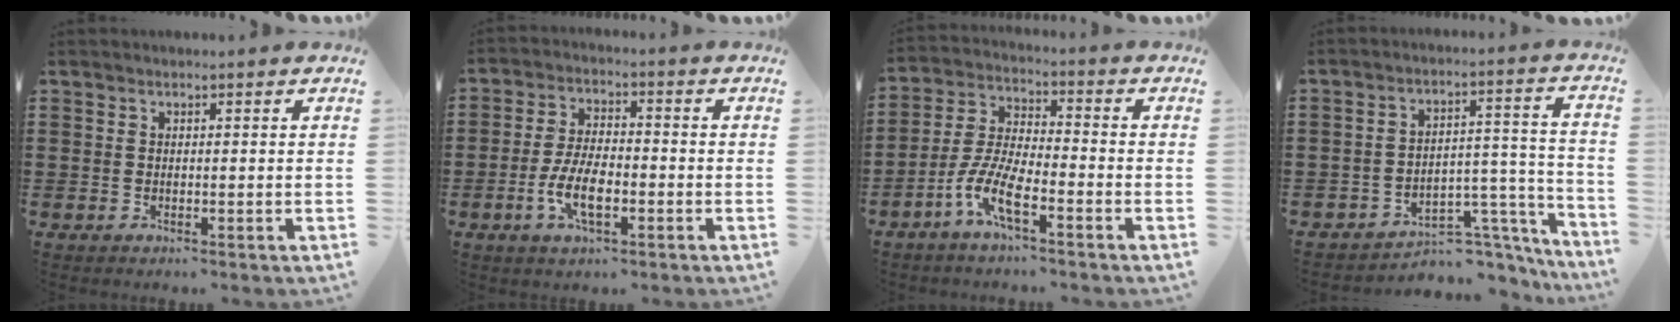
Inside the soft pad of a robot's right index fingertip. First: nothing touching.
{"total": 7.0, "force": [-2.6, 2.8, 5.9], "torque": [-0.140, -0.008, -0.054]}
{"total": 7.6, "force": [-4.6, 1.8, 5.8], "torque": [-0.151, -0.014, -0.095]}
{"total": 6.3, "force": [-5.3, 2.5, 2.4], "torque": [-0.038, 0.014, -0.100]}